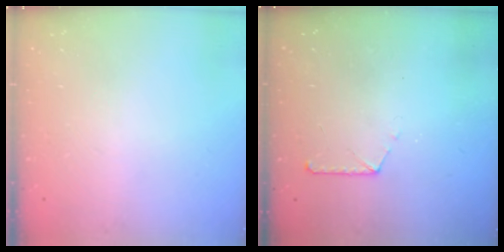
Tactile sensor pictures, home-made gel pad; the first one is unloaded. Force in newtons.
{"total": 6.6, "press": 6.6, "slide": 0.7}